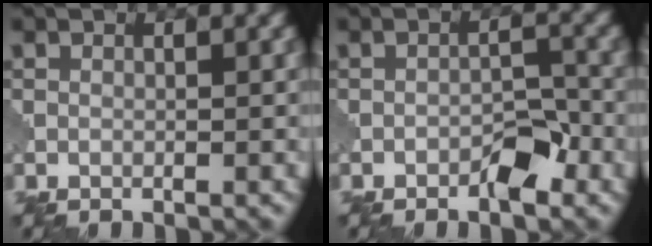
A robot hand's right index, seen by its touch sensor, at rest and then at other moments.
{"total": 2.7, "force": [-1.7, 1.0, 1.8], "torque": [-0.022, 0.009, -0.030]}